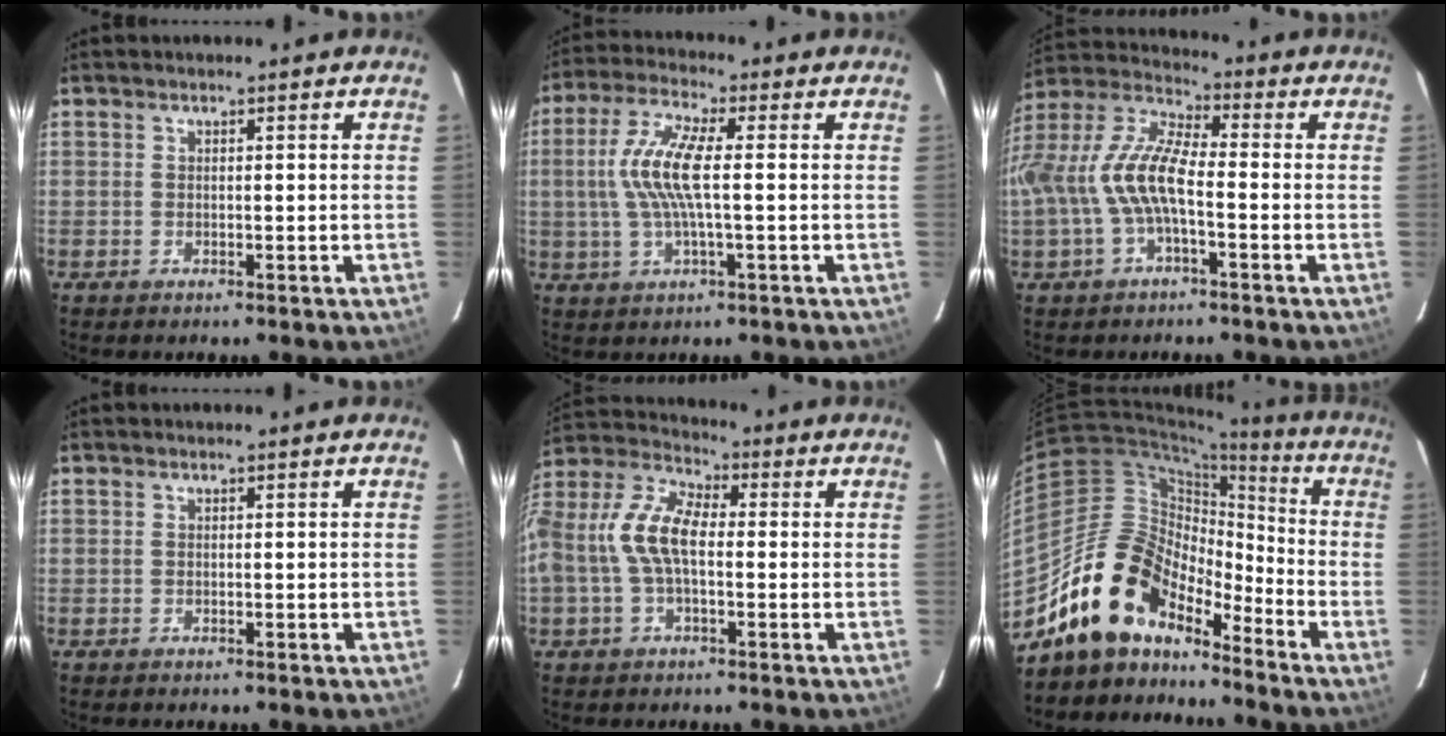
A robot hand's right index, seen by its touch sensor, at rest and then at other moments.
{"total": 10.3, "force": [0.3, 2.3, 10.0], "torque": [-0.206, 0.008, 0.004]}
{"total": 13.3, "force": [-2.7, 4.7, 12.1], "torque": [-0.254, 0.009, -0.053]}
{"total": 0.0}
{"total": 12.2, "force": [-0.8, 6.0, 10.6], "torque": [-0.217, 0.019, -0.020]}
{"total": 15.6, "force": [-12.8, 6.9, 5.6], "torque": [-0.111, 0.020, -0.237]}